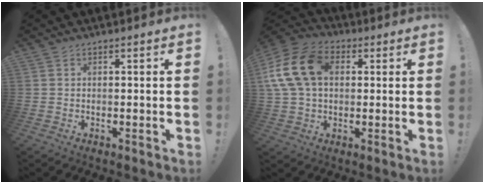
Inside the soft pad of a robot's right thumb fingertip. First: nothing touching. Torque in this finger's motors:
{"motor_torque": [1.95, 2.18, 0.36, 0.35, 0.25]}